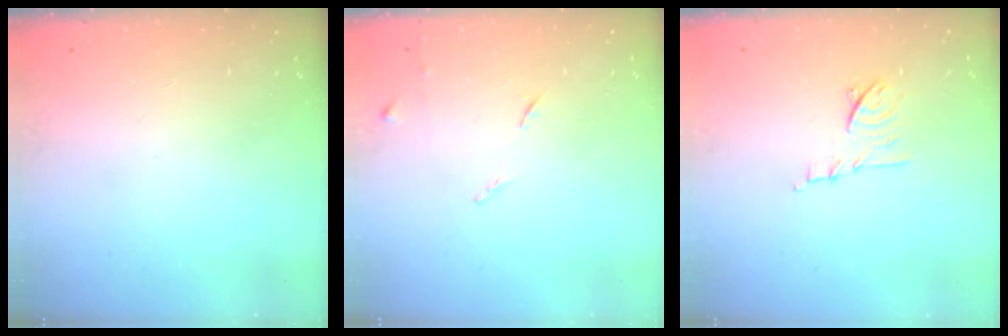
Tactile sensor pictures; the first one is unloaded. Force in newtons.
{"total": 6.3, "press": 6.3, "slide": 0.6}
{"total": 8.2, "press": 8.2, "slide": 0.8}